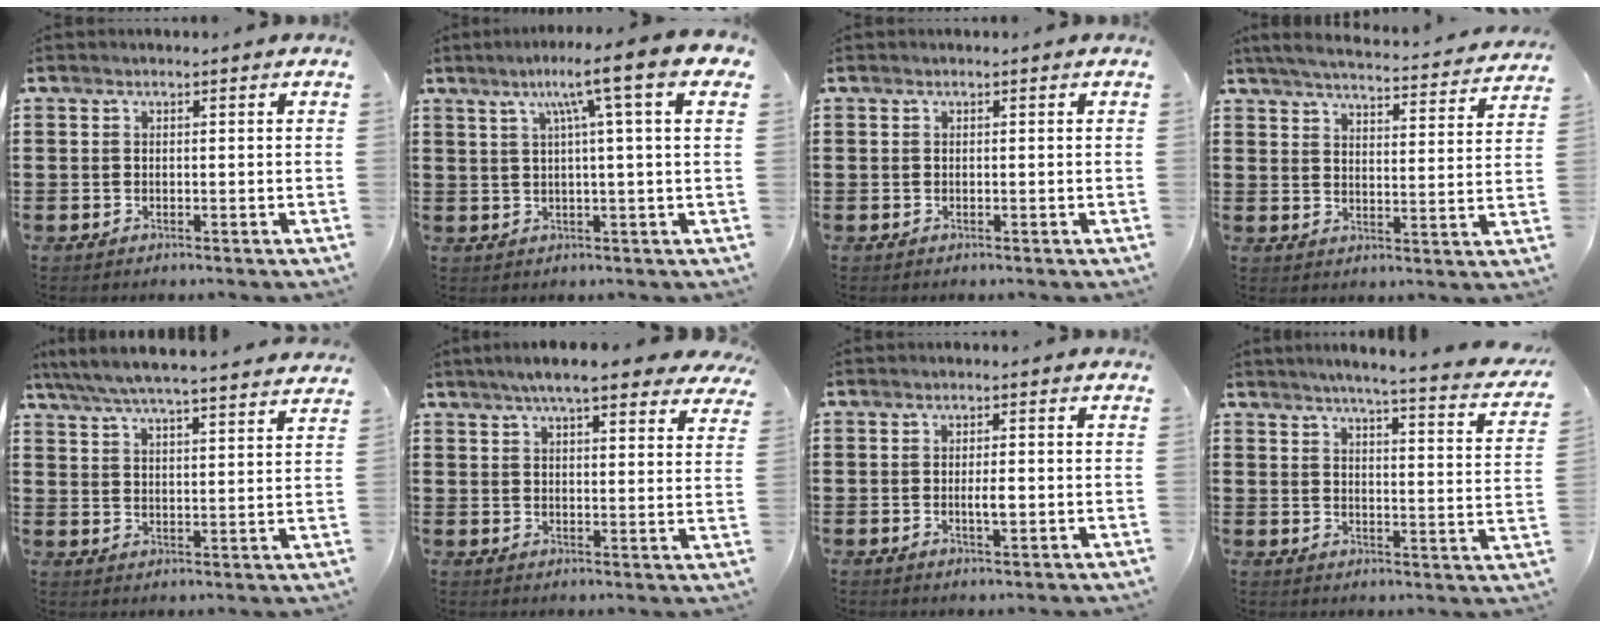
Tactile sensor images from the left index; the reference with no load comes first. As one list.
[{"total": 8.9, "force": [3.5, -0.7, 8.1], "torque": [-0.156, -0.005, 0.047]}, {"total": 0.0}, {"total": 4.6, "force": [4.4, -0.3, 1.3], "torque": [-0.047, -0.034, 0.072]}, {"total": 5.9, "force": [5.5, -0.1, 2.1], "torque": [-0.062, -0.032, 0.095]}, {"total": 7.3, "force": [6.1, 0.8, 3.8], "torque": [-0.083, -0.013, 0.109]}, {"total": 2.6, "force": [-0.2, 0.7, 2.5], "torque": [-0.045, -0.002, -0.003]}, {"total": 4.1, "force": [3.5, -0.7, 2.1], "torque": [-0.058, -0.033, 0.052]}]